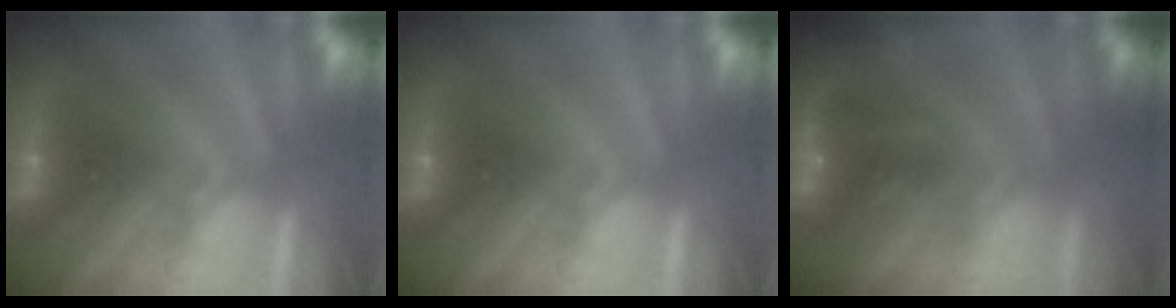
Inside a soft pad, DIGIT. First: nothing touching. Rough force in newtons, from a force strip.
{"total": 0.0}
{"total": 5.9}